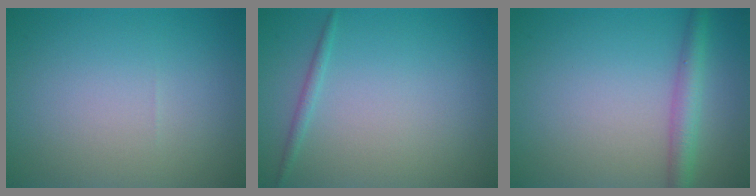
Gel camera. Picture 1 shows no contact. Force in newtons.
{"total": 0.9, "press": 0.9, "slide": 0.1}
{"total": 2.9, "press": 2.9, "slide": 0.1}